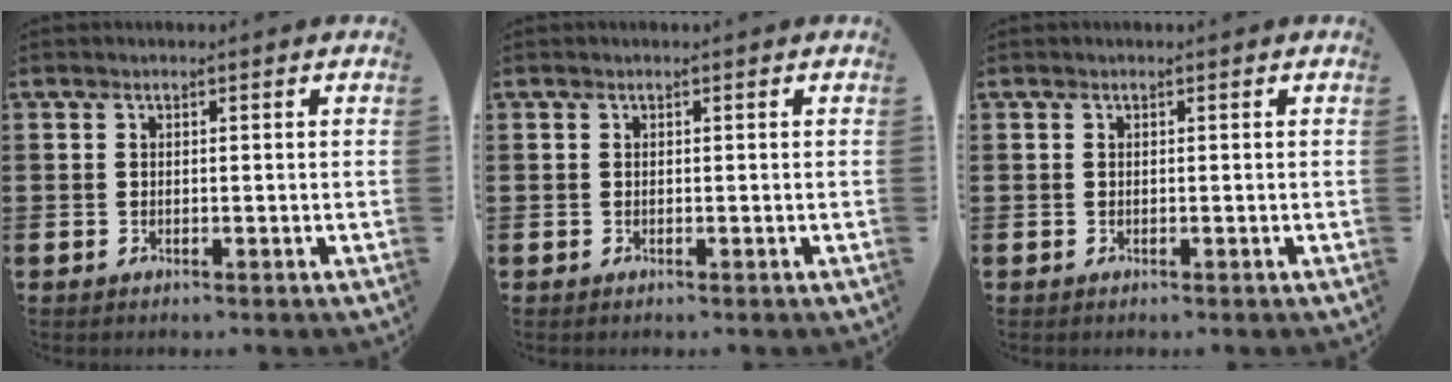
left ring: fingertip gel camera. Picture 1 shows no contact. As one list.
[{"total": 0.0}, {"total": 0.0}]